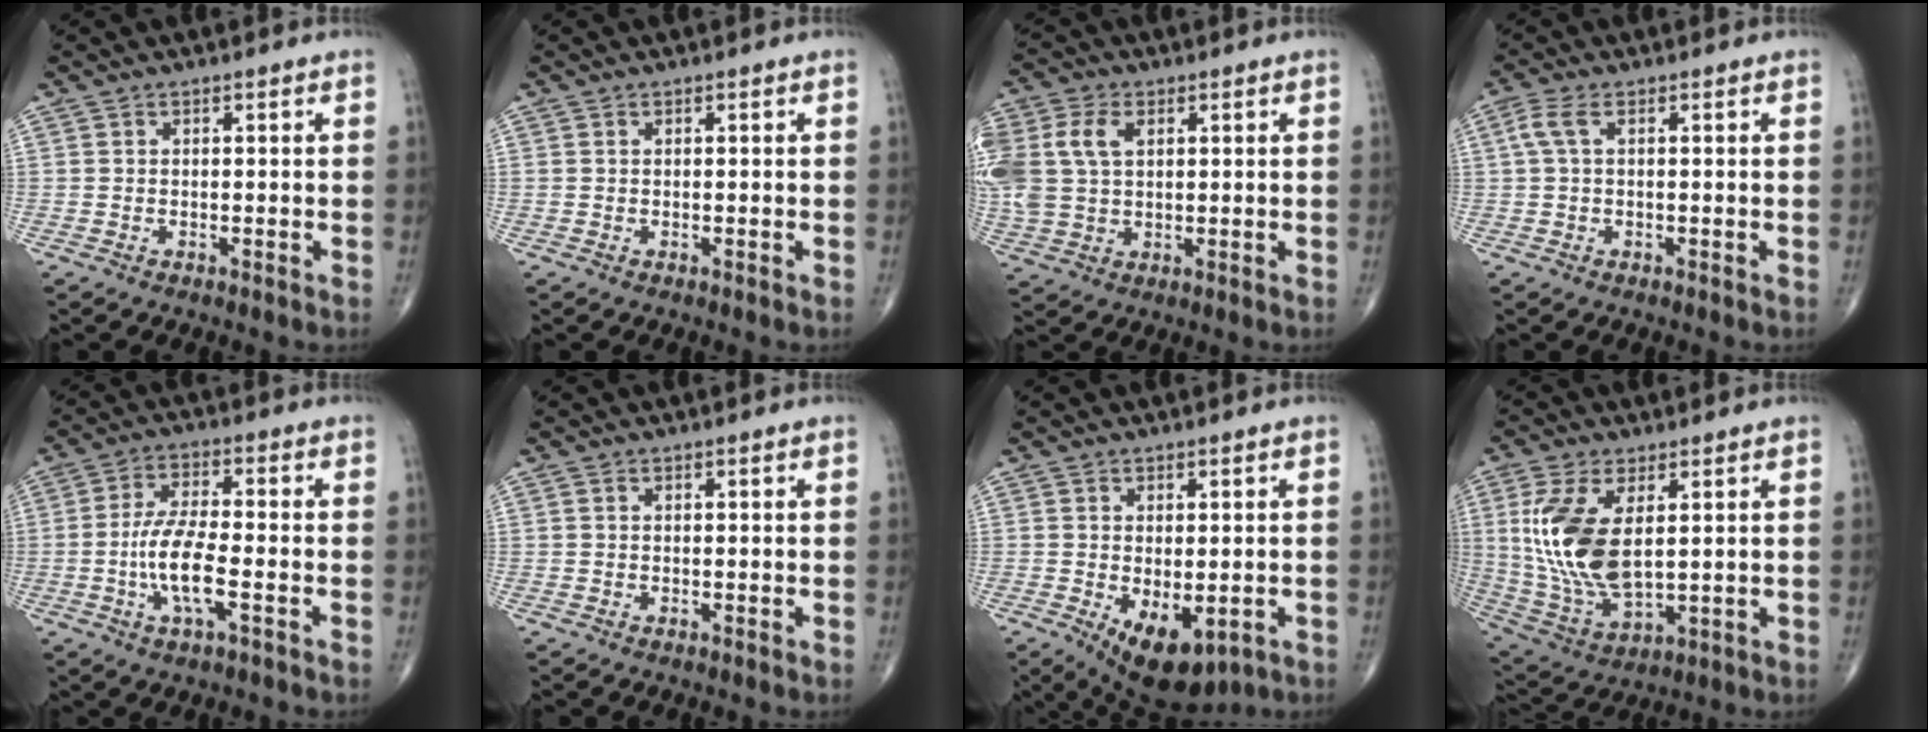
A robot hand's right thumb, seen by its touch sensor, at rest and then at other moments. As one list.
[{"total": 0.0}, {"total": 13.1, "force": [3.0, 9.0, 9.0], "torque": [-0.228, 0.006, 0.061]}, {"total": 3.3, "force": [0.7, 1.4, 2.9], "torque": [-0.082, 0.015, 0.016]}, {"total": 8.7, "force": [-2.3, 2.6, 8.0], "torque": [-0.163, 0.007, -0.043]}, {"total": 0.0}, {"total": 10.2, "force": [-3.7, 5.3, 7.9], "torque": [-0.107, -0.009, -0.039]}, {"total": 15.4, "force": [2.8, 7.7, 13.0], "torque": [-0.269, -0.018, 0.069]}]